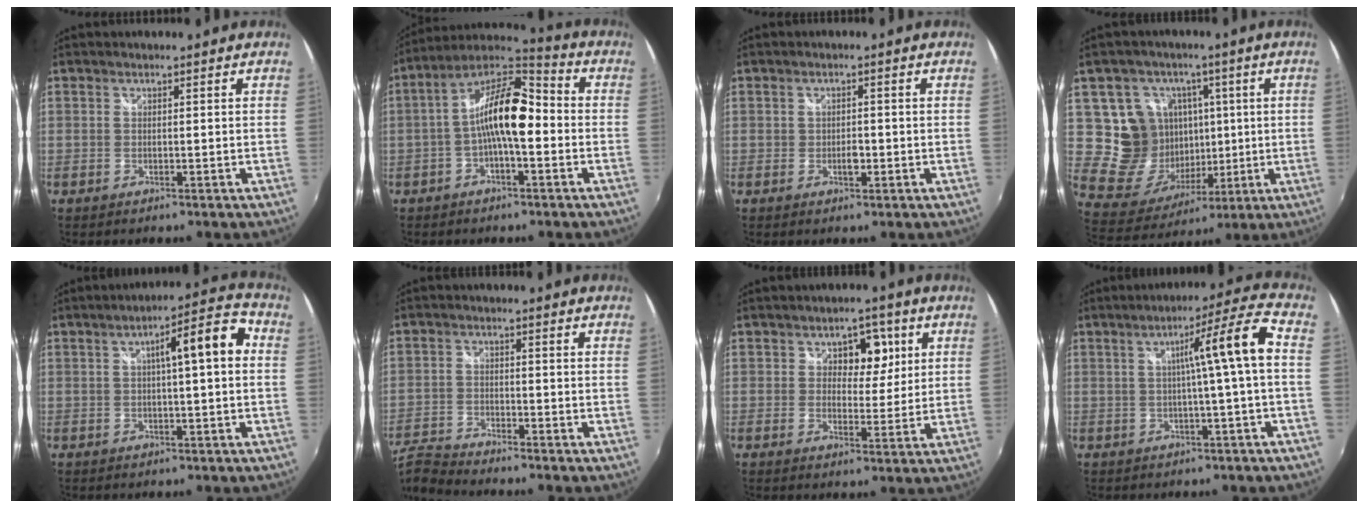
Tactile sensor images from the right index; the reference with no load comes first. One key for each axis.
{"total": 12.8, "fx": -1.6, "fy": 4.4, "fz": 12.0, "tx": -0.222, "ty": 0.029, "tz": -0.038}
{"total": 2.2, "fx": -0.6, "fy": 1.5, "fz": 1.6, "tx": -0.025, "ty": -0.002, "tz": -0.010}
{"total": 14.6, "fx": 3.5, "fy": 13.4, "fz": 4.5, "tx": -0.117, "ty": 0.011, "tz": 0.076}
{"total": 8.7, "fx": 1.1, "fy": 1.4, "fz": 8.5, "tx": -0.115, "ty": 0.033, "tz": 0.024}
{"total": 7.7, "fx": -7.5, "fy": 0.4, "fz": 1.9, "tx": -0.061, "ty": -0.012, "tz": -0.155}
{"total": 5.6, "fx": 1.9, "fy": 4.1, "fz": 3.3, "tx": -0.040, "ty": 0.002, "tz": 0.027}
{"total": 9.1, "fx": 0.1, "fy": -1.4, "fz": 9.0, "tx": -0.130, "ty": 0.021, "tz": 0.010}